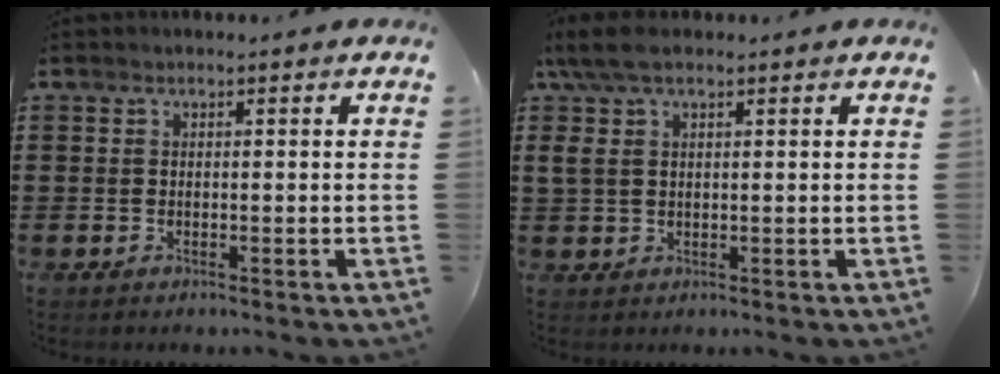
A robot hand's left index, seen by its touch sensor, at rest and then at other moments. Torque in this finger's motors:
{"motor_torque": [1.03, -1.11, 0.51, 0.18]}